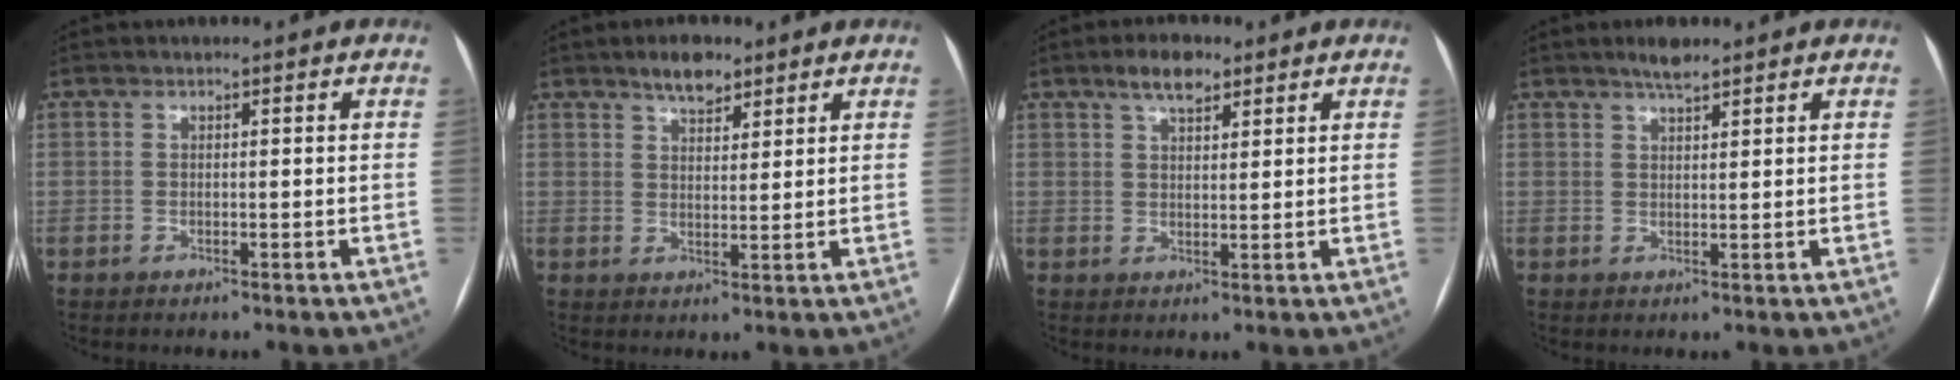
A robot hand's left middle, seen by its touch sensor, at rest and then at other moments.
{"total": 4.4, "force": [3.3, 1.8, 2.2], "torque": [-0.039, 0.006, 0.055]}
{"total": 4.5, "force": [3.1, 1.7, 2.8], "torque": [-0.053, 0.011, 0.054]}
{"total": 2.7, "force": [2.2, 0.5, 1.5], "torque": [-0.032, 0.005, 0.038]}